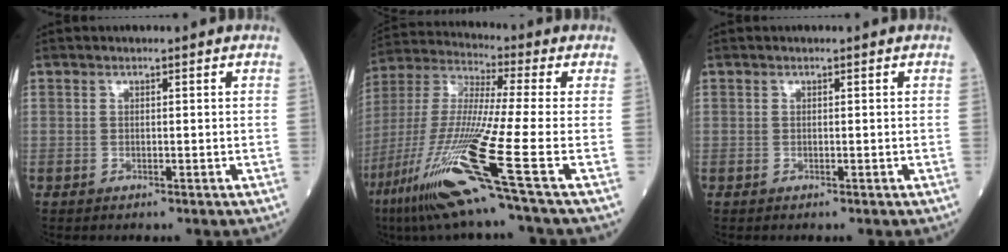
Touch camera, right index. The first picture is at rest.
{"total": 19.7, "force": [-10.0, -1.5, 16.9], "torque": [-0.381, -0.053, -0.195]}
{"total": 0.0}